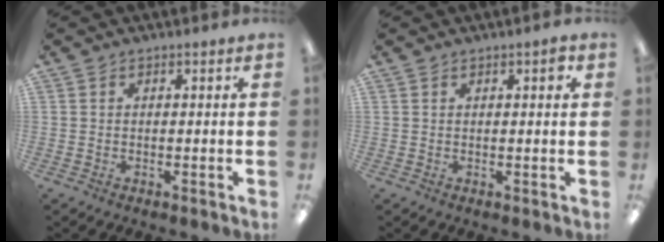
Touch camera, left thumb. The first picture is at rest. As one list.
[{"total": 2.0, "force": [1.0, 0.6, 1.7], "torque": [-0.027, 0.000, 0.014]}]